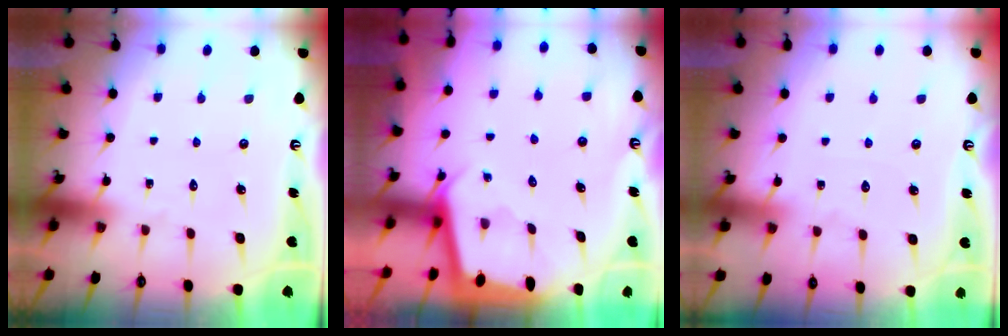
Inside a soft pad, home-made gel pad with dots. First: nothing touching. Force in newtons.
{"total": 1.8, "press": 1.8, "slide": 0.1}
{"total": 2.8, "press": 2.8, "slide": 0.3}